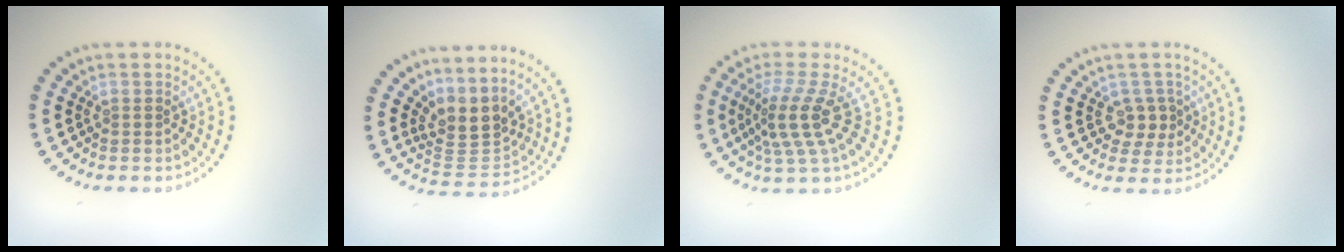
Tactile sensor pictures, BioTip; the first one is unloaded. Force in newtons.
{"total": 3.4, "press": 2.5, "slide": 2.3}
{"total": 4.0, "press": 2.9, "slide": 2.8}
{"total": 2.2, "press": 2.0, "slide": 1.1}